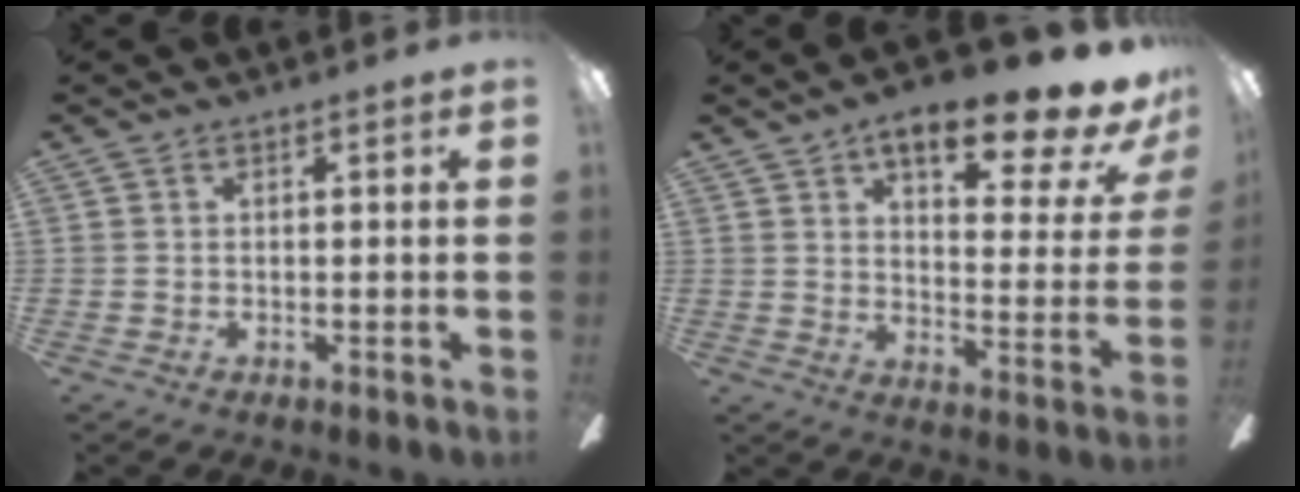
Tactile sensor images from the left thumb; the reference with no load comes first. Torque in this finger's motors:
{"motor_torque": [1.57, 1.59, 1.41, -1.36, 0.22]}